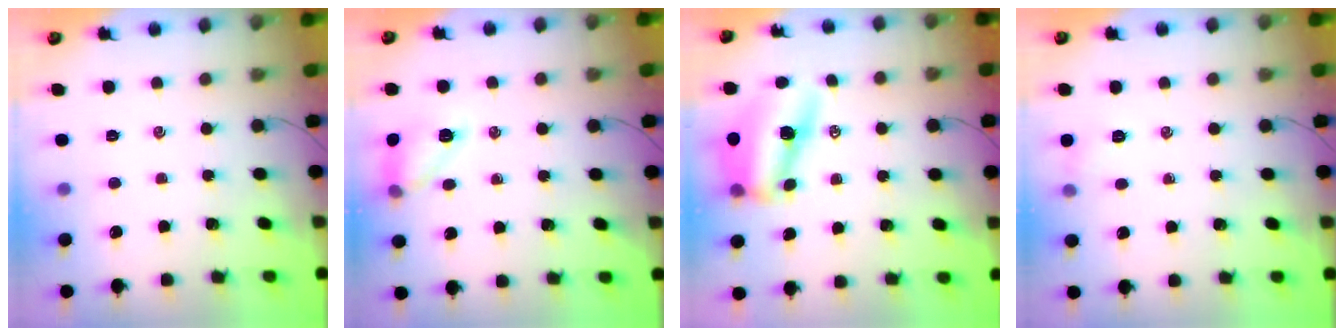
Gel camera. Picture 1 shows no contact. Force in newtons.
{"total": 11.2, "press": 11.1, "slide": 0.7}
{"total": 12.4, "press": 12.1, "slide": 2.6}
{"total": 4.7, "press": 4.5, "slide": 1.1}